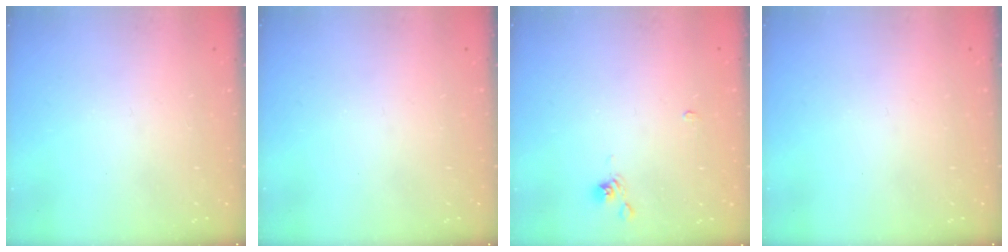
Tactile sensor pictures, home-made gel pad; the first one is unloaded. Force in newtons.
{"total": 0.0}
{"total": 2.3, "press": 2.3, "slide": 0.6}
{"total": 0.0}